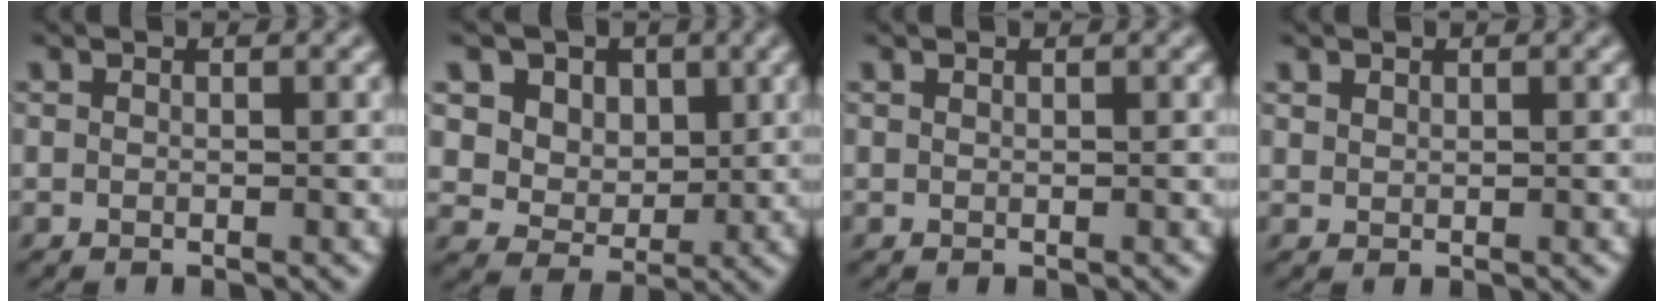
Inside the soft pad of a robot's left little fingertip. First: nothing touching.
{"total": 9.1, "force": [4.2, 6.8, 4.3], "torque": [-0.081, -0.002, 0.064]}
{"total": 0.0}
{"total": 0.7, "force": [0.6, 0.3, 0.1], "torque": [-0.006, 0.000, 0.016]}